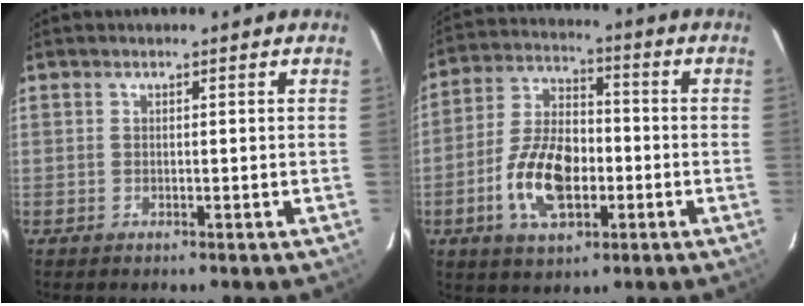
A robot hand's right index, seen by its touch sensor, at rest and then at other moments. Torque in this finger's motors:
{"motor_torque": [0.38, -0.10, 0.29, 0.17]}